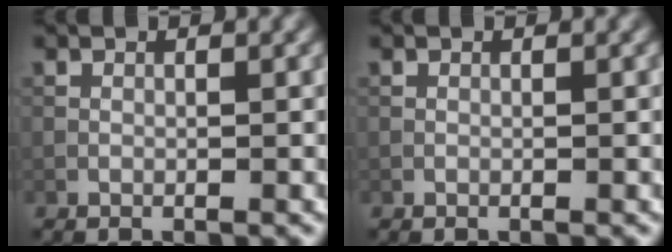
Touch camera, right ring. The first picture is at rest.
{"total": 0.0}